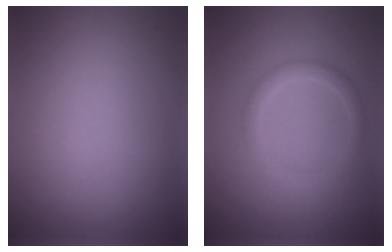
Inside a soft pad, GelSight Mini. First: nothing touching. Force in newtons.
{"total": 2.0, "press": 2.0, "slide": 0.1}